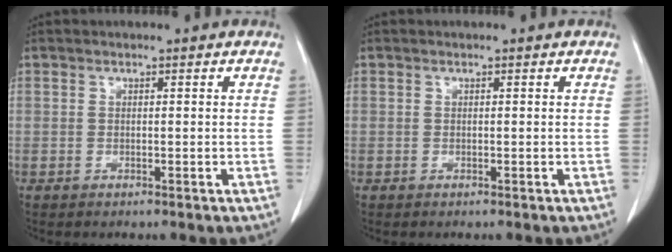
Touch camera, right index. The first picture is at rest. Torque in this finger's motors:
{"motor_torque": [0.00, 0.00, 0.00, 0.00]}